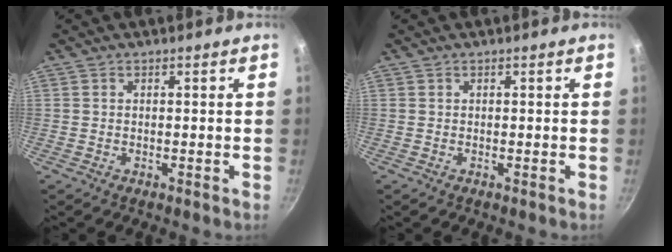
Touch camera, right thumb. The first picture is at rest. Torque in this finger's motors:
{"motor_torque": [0.07, -0.05, -0.03, 0.22, 0.03]}